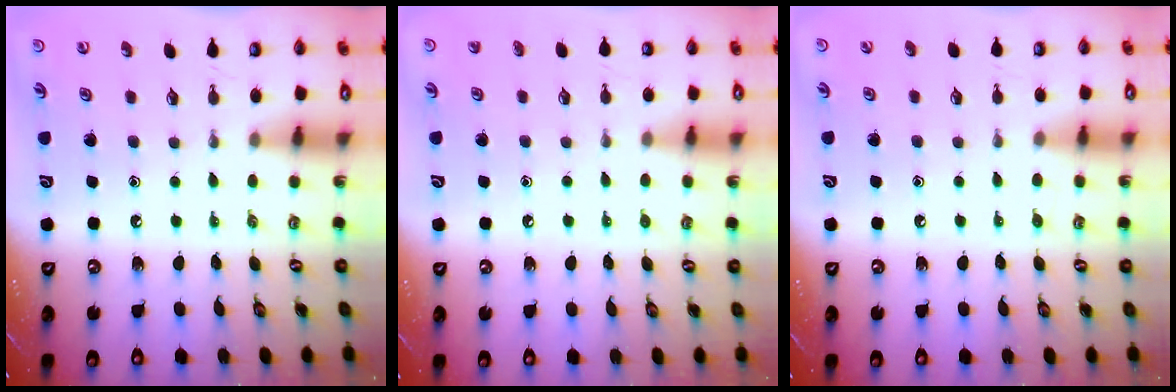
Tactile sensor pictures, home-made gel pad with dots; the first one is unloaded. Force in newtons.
{"total": 2.4, "press": 2.4, "slide": 0.2}
{"total": 4.0, "press": 4.0, "slide": 0.5}